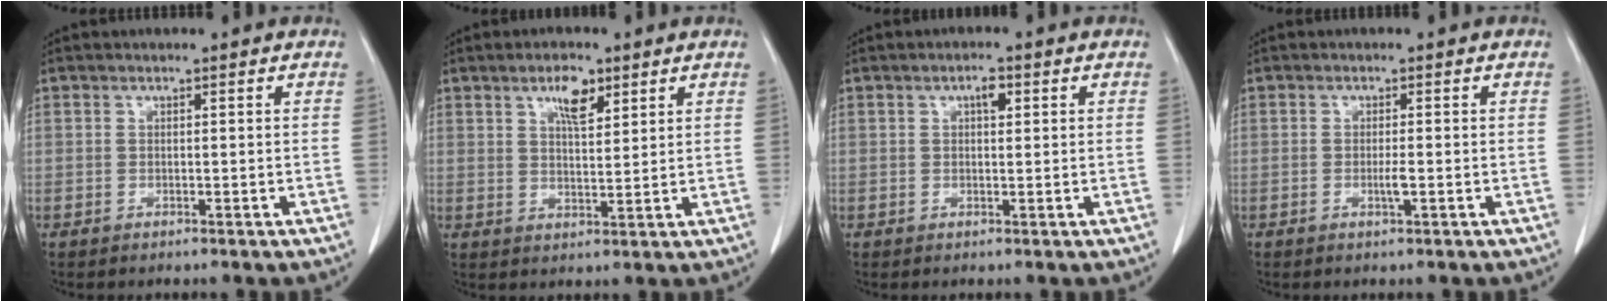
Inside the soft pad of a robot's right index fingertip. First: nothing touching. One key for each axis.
{"total": 4.7, "fx": 2.7, "fy": 1.5, "fz": 3.5, "tx": -0.066, "ty": 0.001, "tz": 0.049}
{"total": 1.8, "fx": 0.7, "fy": 0.7, "fz": 1.5, "tx": -0.028, "ty": 0.002, "tz": 0.011}
{"total": 1.4, "fx": -0.5, "fy": -0.1, "fz": 1.3, "tx": -0.026, "ty": -0.002, "tz": -0.010}